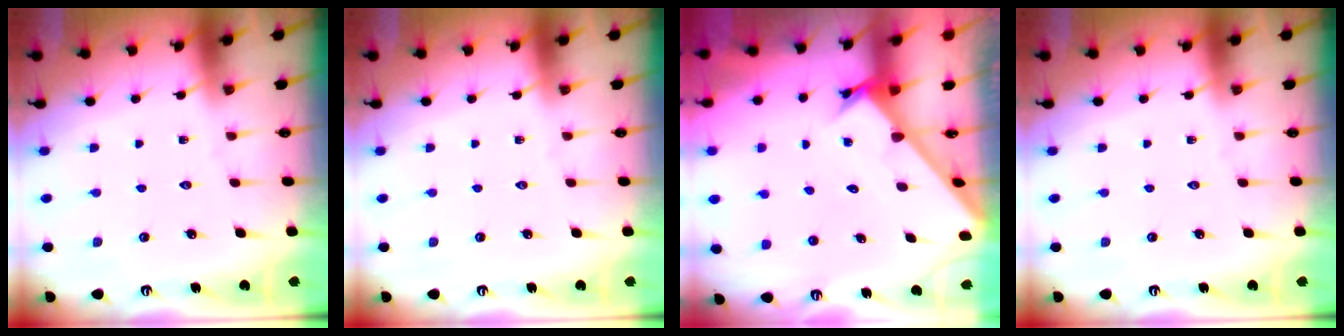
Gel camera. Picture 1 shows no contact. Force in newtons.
{"total": 0.0}
{"total": 2.6, "press": 2.6, "slide": 0.2}
{"total": 0.0}